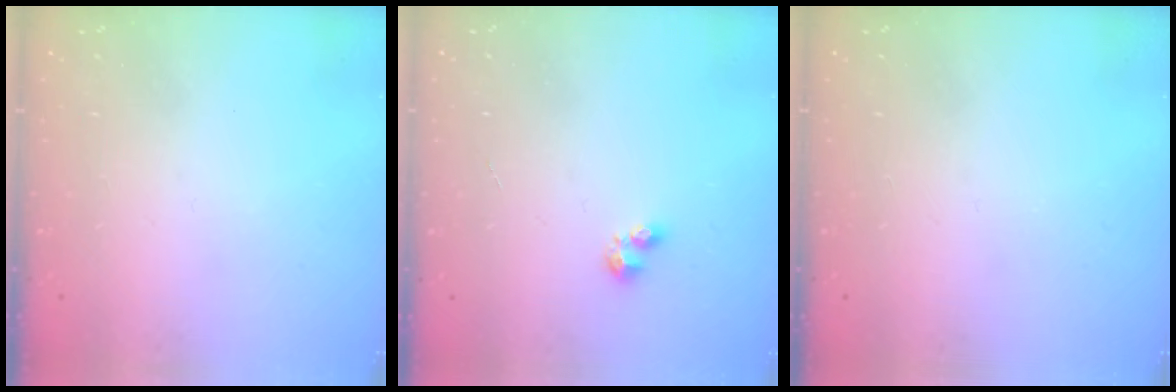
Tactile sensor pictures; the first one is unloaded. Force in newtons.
{"total": 3.0, "press": 3.0, "slide": 0.4}
{"total": 0.0}